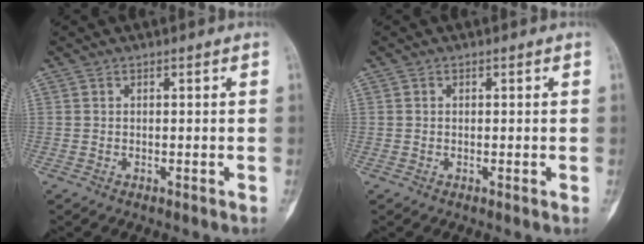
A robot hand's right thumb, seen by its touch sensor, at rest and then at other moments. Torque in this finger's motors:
{"motor_torque": [-0.24, 0.35, -0.03, 0.02, -0.01]}